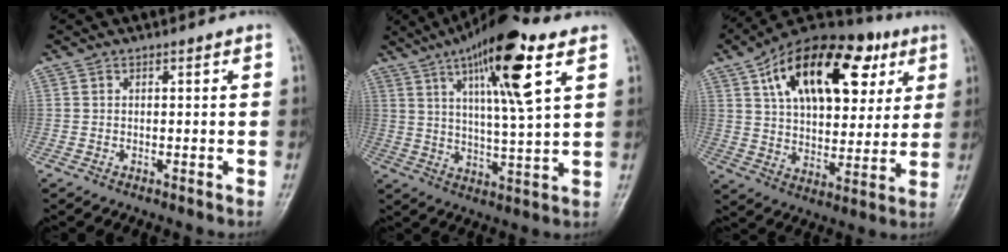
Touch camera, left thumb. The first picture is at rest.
{"total": 16.5, "force": [7.9, 3.0, 14.2], "torque": [-0.234, -0.021, 0.130]}
{"total": 25.1, "force": [10.3, 13.7, 18.3], "torque": [-0.255, 0.002, 0.165]}